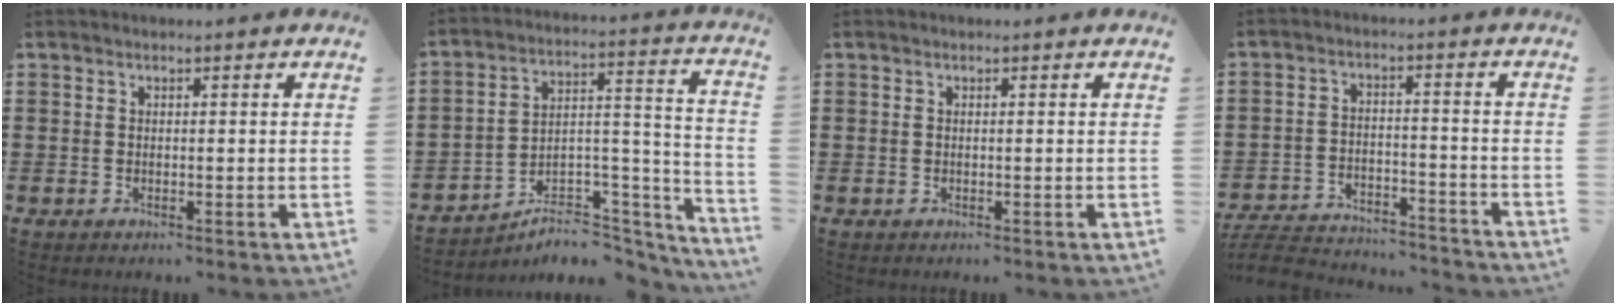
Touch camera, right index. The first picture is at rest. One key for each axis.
{"total": 5.1, "fx": -4.0, "fy": 2.5, "fz": 2.0, "tx": -0.035, "ty": -0.004, "tz": -0.075}
{"total": 0.0}
{"total": 5.8, "fx": -5.6, "fy": 0.7, "fz": 1.2, "tx": -0.037, "ty": 0.002, "tz": -0.115}